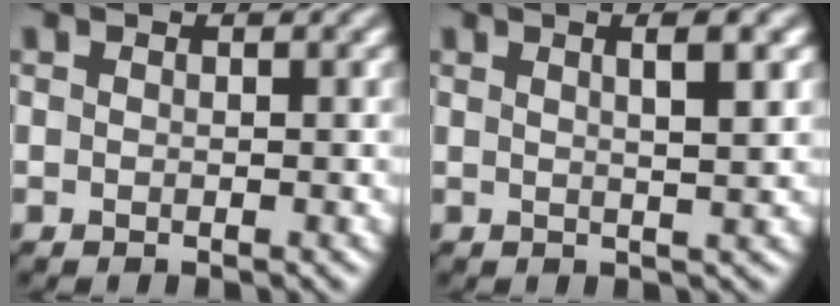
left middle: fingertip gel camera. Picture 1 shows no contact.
{"total": 3.7, "force": [1.5, 0.9, 3.2], "torque": [-0.029, 0.014, 0.009]}